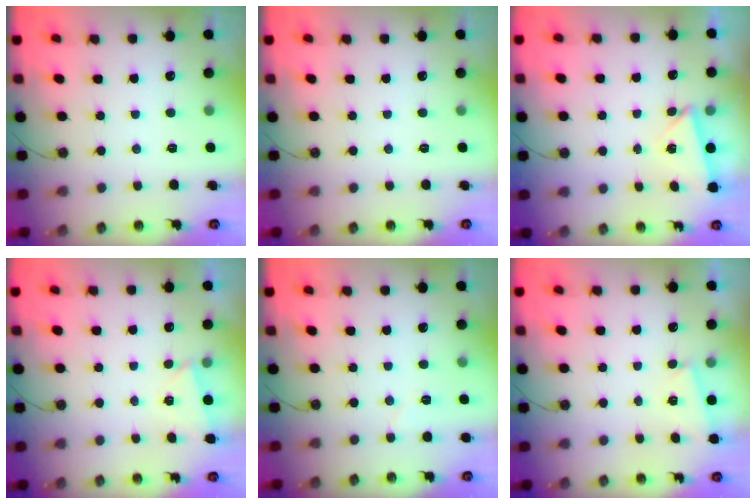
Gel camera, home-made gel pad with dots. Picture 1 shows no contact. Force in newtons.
{"total": 0.0}
{"total": 3.0, "press": 3.0, "slide": 0.5}
{"total": 2.8, "press": 1.9, "slide": 2.0}
{"total": 3.8, "press": 3.3, "slide": 1.9}
{"total": 1.7, "press": 1.3, "slide": 1.0}